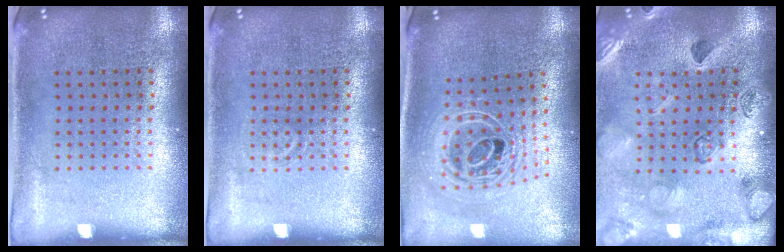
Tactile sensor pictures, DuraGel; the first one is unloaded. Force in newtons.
{"total": 0.7, "press": 0.7, "slide": 0.2}
{"total": 2.5, "press": 1.9, "slide": 1.7}
{"total": 2.3, "press": 2.3, "slide": 0.2}